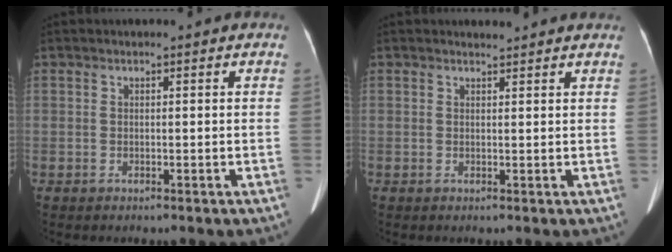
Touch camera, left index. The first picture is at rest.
{"total": 2.2, "force": [2.1, 0.3, 0.2], "torque": [-0.012, 0.009, 0.026]}